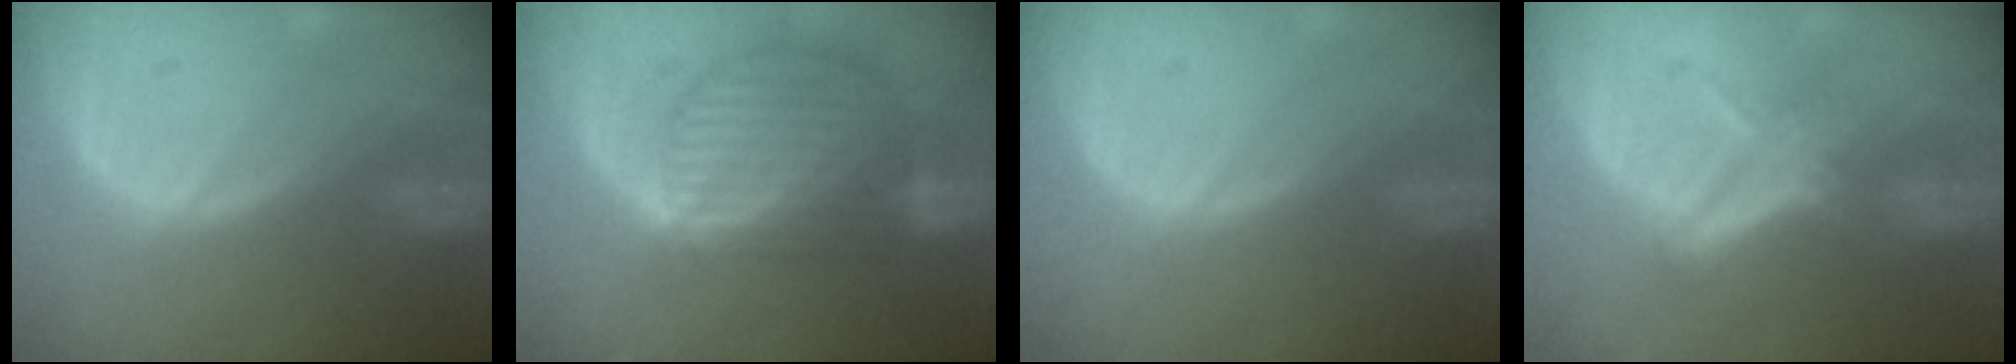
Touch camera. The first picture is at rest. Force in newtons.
{"total": 10.2, "press": 8.7, "slide": 5.3}
{"total": 0.0}
{"total": 5.6, "press": 5.2, "slide": 2.2}